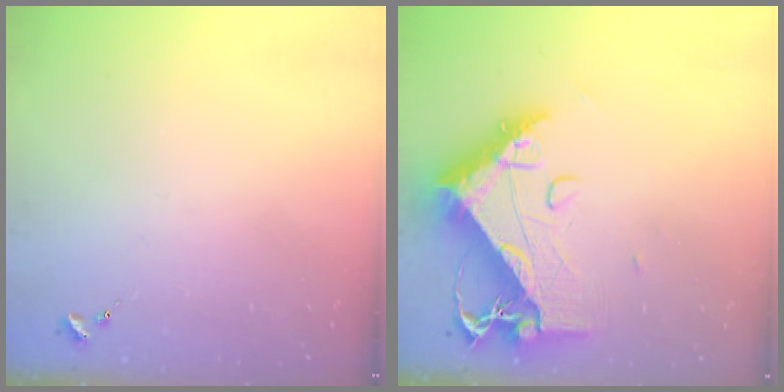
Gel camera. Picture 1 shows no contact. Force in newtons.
{"total": 15.2, "press": 15.1, "slide": 1.3}